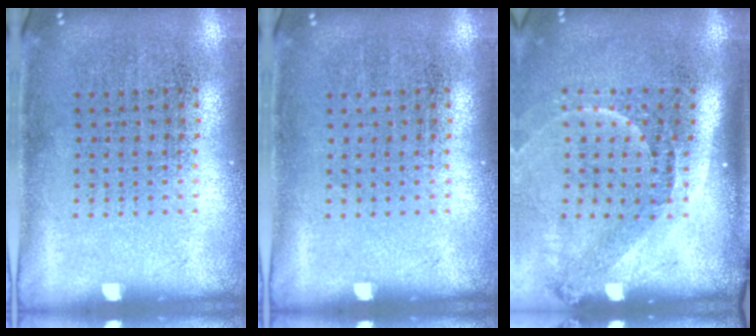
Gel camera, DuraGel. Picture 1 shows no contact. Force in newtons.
{"total": 0.0}
{"total": 2.2, "press": 1.5, "slide": 1.5}